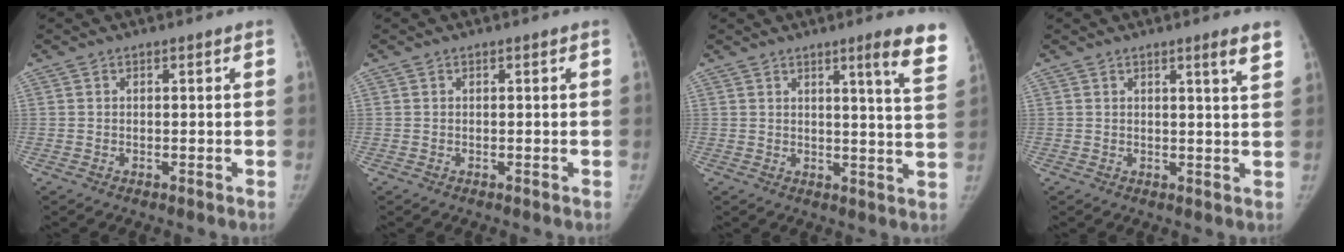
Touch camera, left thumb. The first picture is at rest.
{"total": 0.0}
{"total": 9.3, "force": [6.1, -0.2, 7.0], "torque": [-0.079, -0.035, 0.063]}
{"total": 3.7, "force": [2.3, -0.2, 2.8], "torque": [-0.041, -0.018, 0.033]}